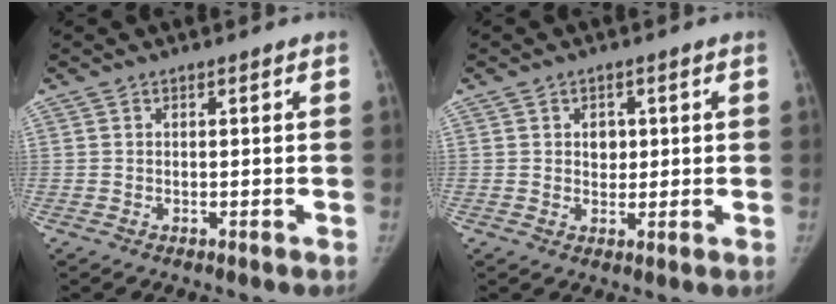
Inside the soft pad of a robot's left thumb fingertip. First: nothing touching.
{"total": 3.2, "force": [0.6, 2.7, 1.7], "torque": [-0.002, 0.000, 0.008]}